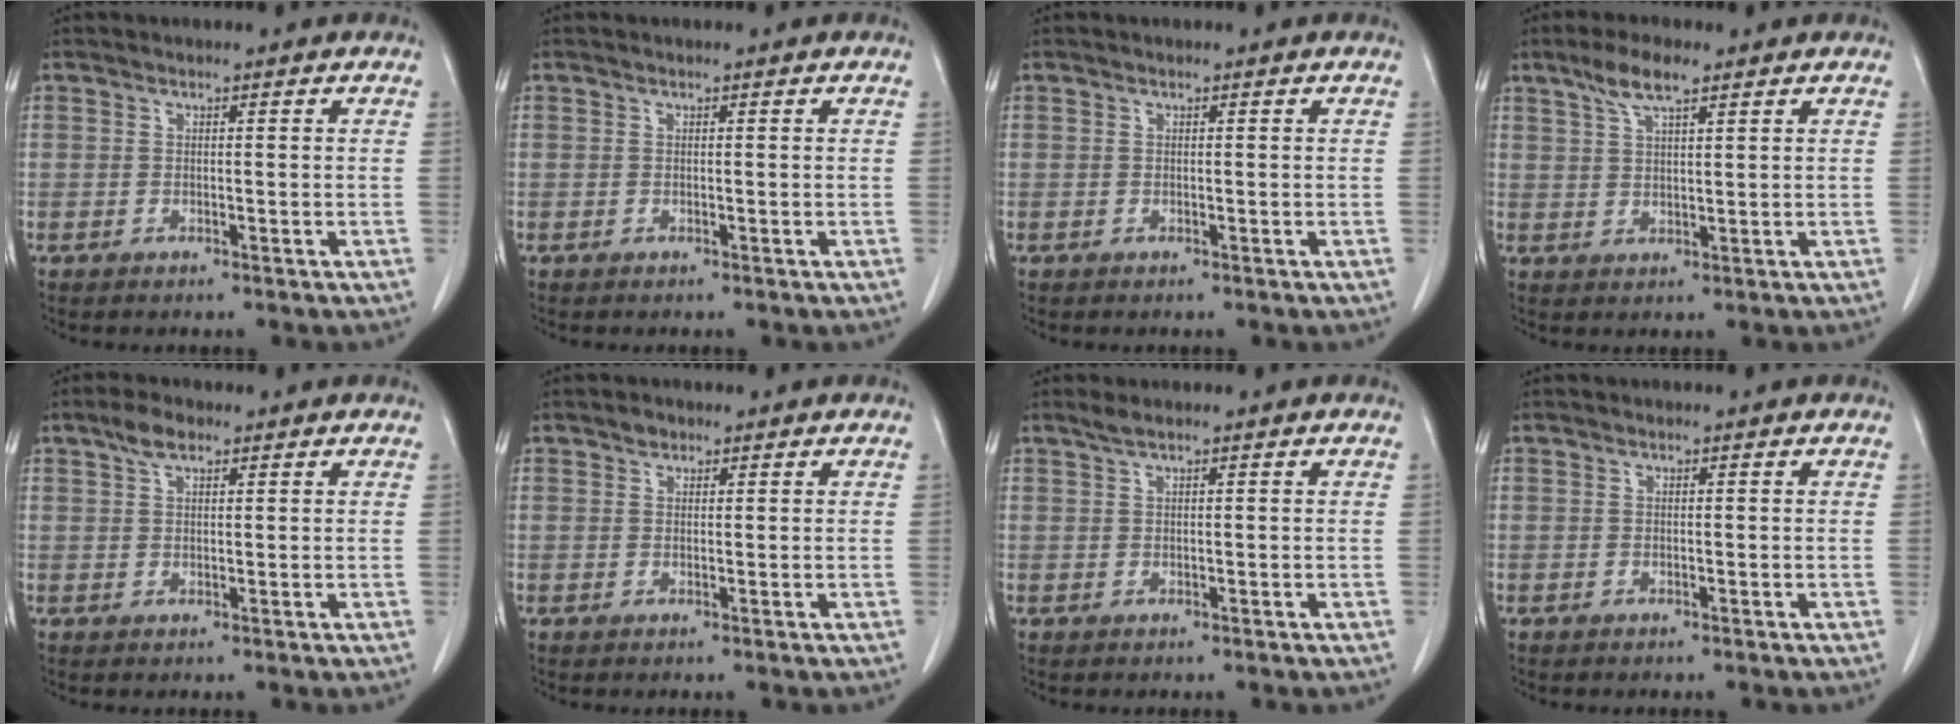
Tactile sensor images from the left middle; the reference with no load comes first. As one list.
[{"total": 0.0}, {"total": 0.0}, {"total": 5.1, "force": [3.5, 0.9, 3.7], "torque": [-0.080, 0.007, 0.067]}, {"total": 3.0, "force": [2.0, 1.2, 2.0], "torque": [-0.044, 0.008, 0.039]}, {"total": 1.1, "force": [0.8, 0.7, 0.3], "torque": [-0.006, -0.001, 0.012]}, {"total": 1.1, "force": [0.9, -0.1, 0.7], "torque": [-0.020, 0.007, 0.022]}, {"total": 0.0}]